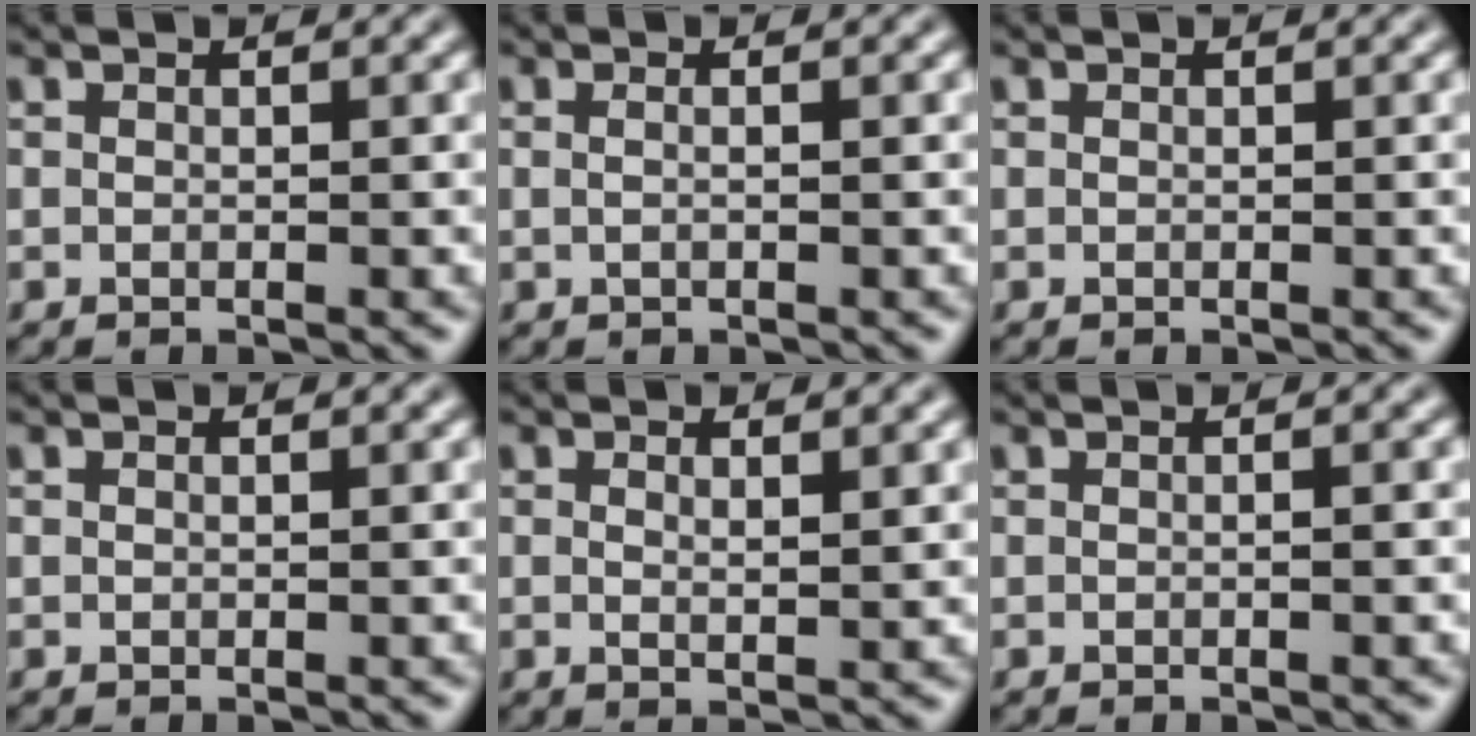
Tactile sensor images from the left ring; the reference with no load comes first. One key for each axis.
{"total": 1.6, "fx": 0.6, "fy": 0.8, "fz": 1.3, "tx": -0.008, "ty": -0.001, "tz": -0.010}
{"total": 0.0}
{"total": 0.0}
{"total": 1.6, "fx": 0.7, "fy": 0.4, "fz": 1.4, "tx": -0.023, "ty": -0.004, "tz": 0.013}
{"total": 0.8, "fx": -0.1, "fy": 0.2, "fz": 0.8, "tx": -0.009, "ty": 0.000, "tz": -0.003}